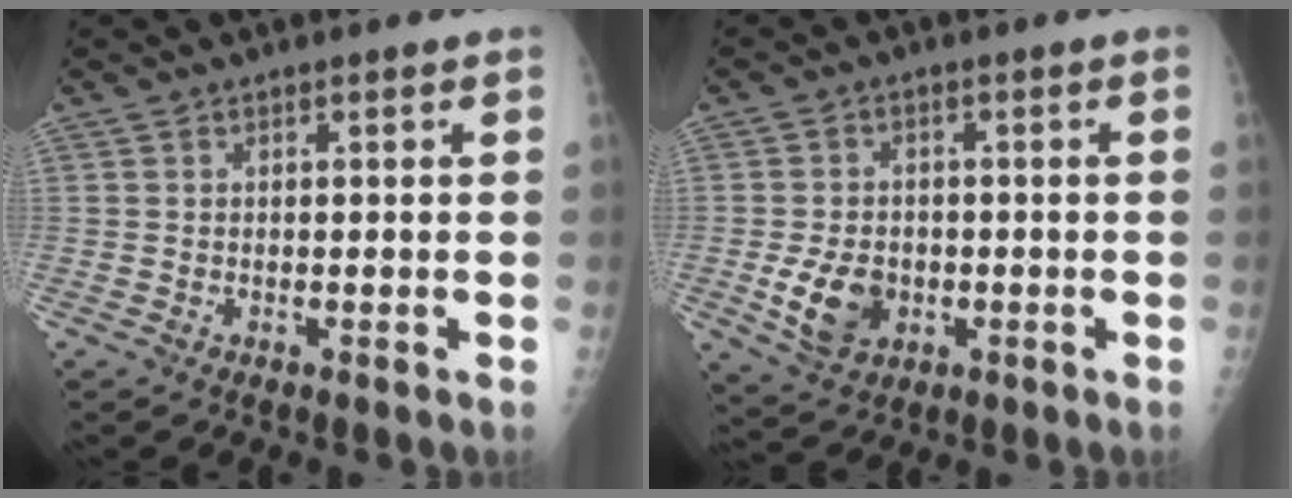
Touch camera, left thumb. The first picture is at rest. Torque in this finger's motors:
{"motor_torque": [0.56, 0.58, 0.80, 0.04, 0.06]}